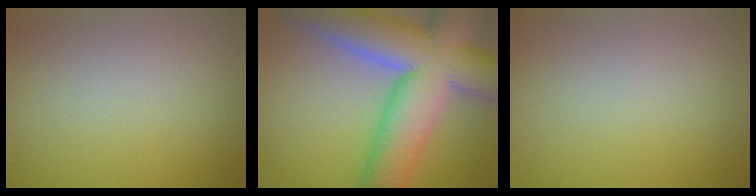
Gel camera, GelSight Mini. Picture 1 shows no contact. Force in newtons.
{"total": 16.2, "press": 16.1, "slide": 1.0}
{"total": 0.0}